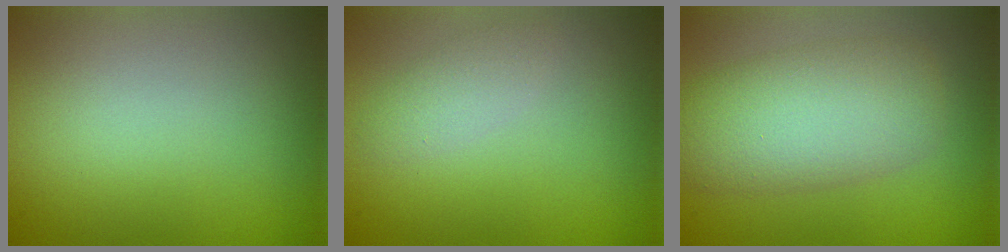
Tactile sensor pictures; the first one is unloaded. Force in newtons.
{"total": 1.6, "press": 1.6, "slide": 0.0}
{"total": 6.4, "press": 6.4, "slide": 0.2}